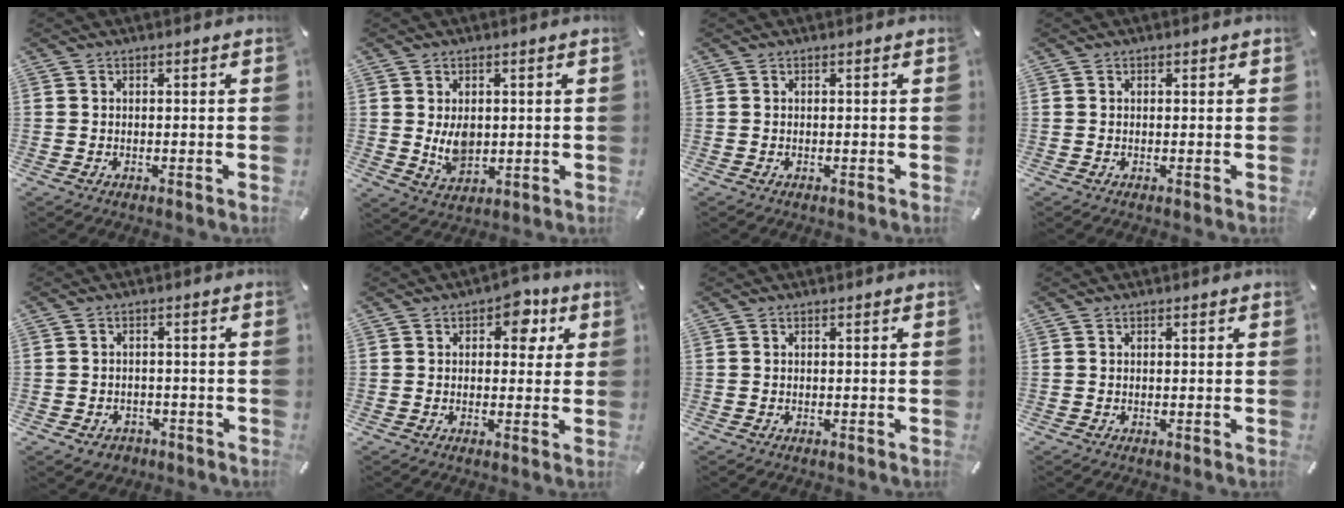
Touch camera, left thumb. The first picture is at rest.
{"total": 6.5, "force": [0.8, 4.9, 4.1], "torque": [-0.078, -0.010, 0.012]}
{"total": 0.0}
{"total": 0.5, "force": [0.2, 0.4, 0.2], "torque": [-0.004, 0.004, 0.002]}
{"total": 3.5, "force": [-1.7, 2.8, 1.0], "torque": [-0.023, 0.005, -0.034]}
{"total": 6.6, "force": [2.6, 4.4, 4.2], "torque": [-0.038, -0.006, 0.035]}
{"total": 0.0}
{"total": 0.0}